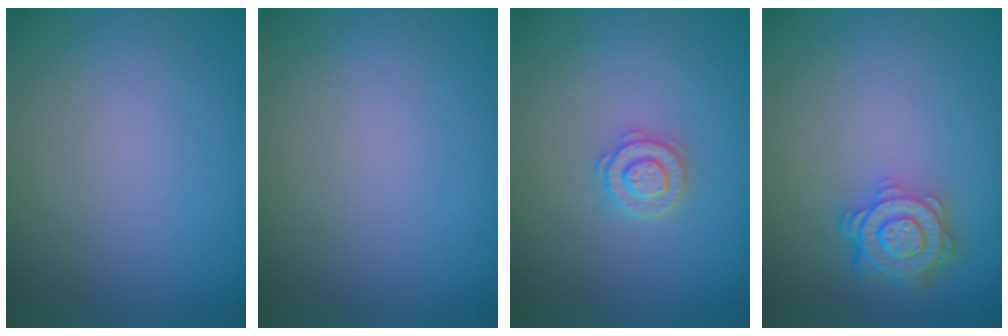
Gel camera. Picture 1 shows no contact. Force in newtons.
{"total": 0.0}
{"total": 2.2, "press": 2.2, "slide": 0.3}
{"total": 4.2, "press": 3.4, "slide": 2.5}